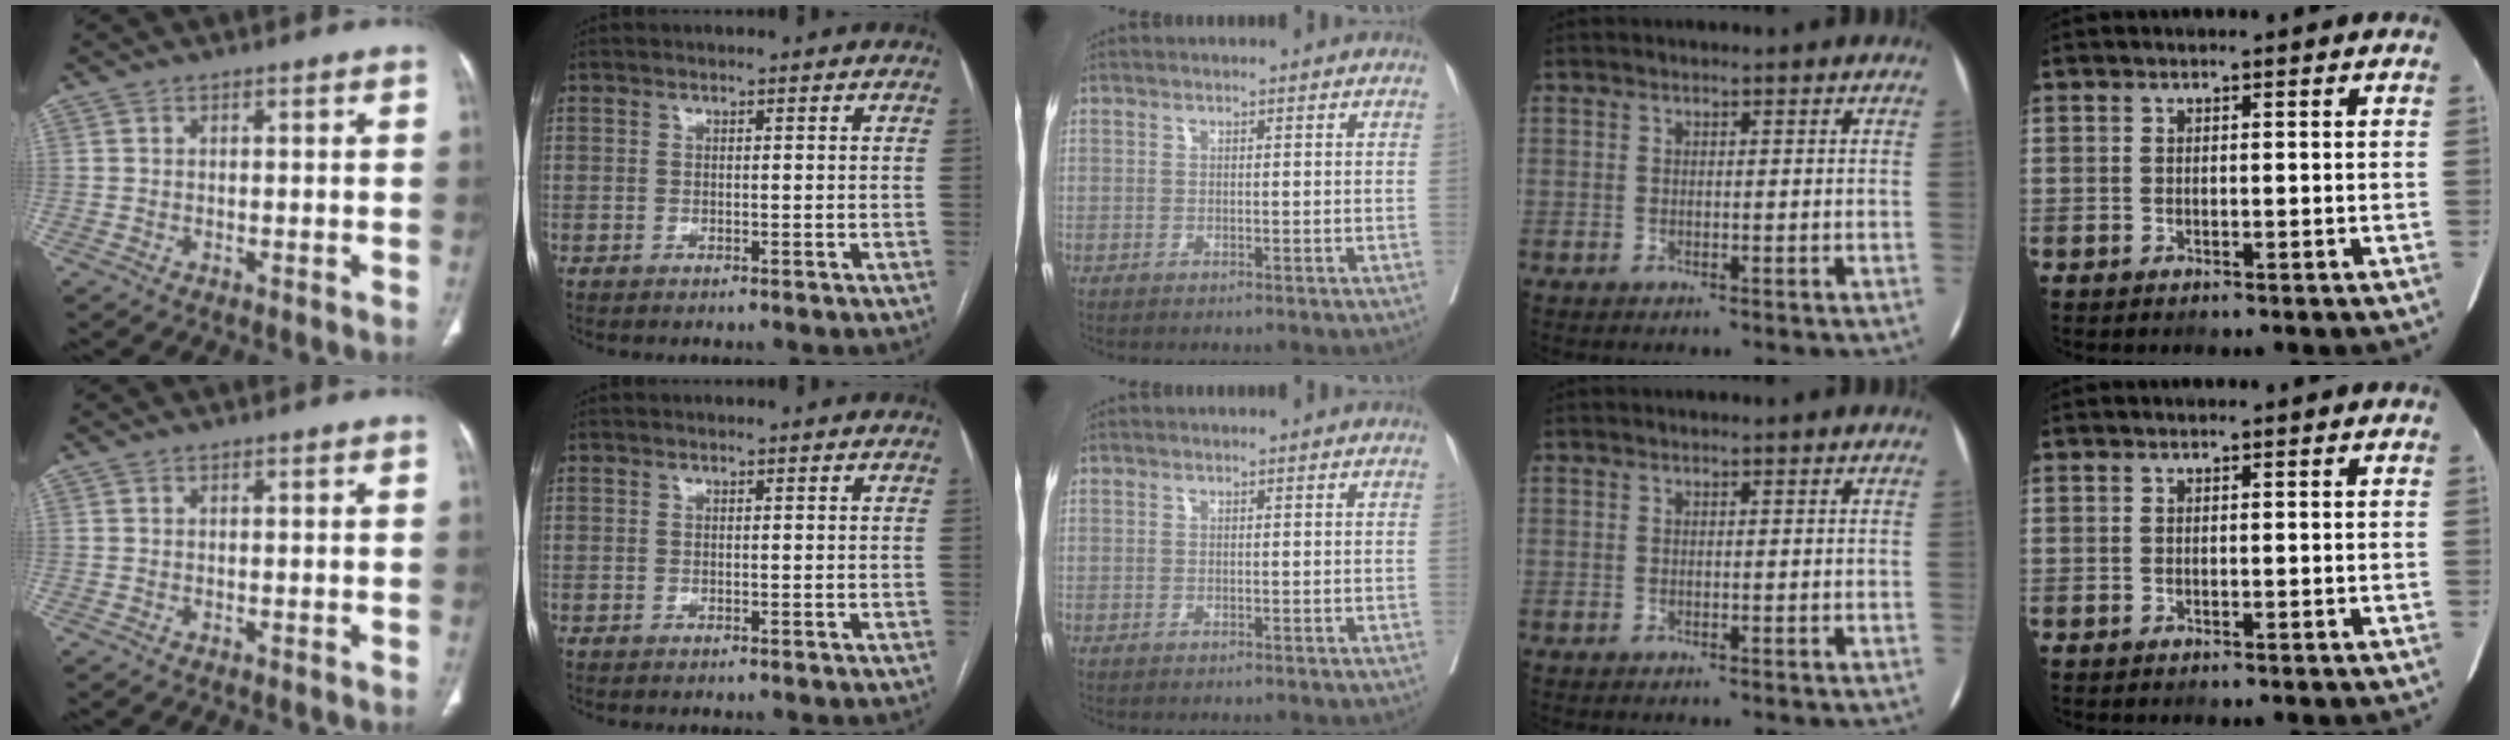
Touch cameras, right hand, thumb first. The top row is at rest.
{}